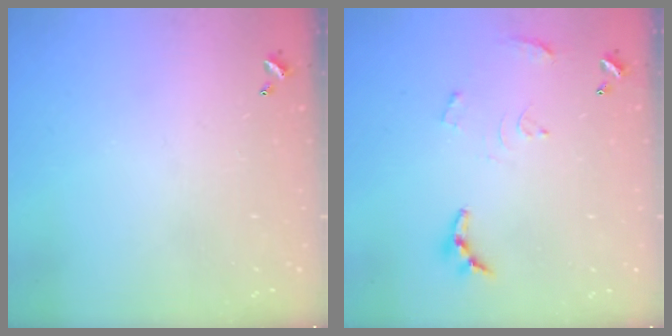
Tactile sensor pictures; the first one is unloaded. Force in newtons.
{"total": 7.6, "press": 7.6, "slide": 0.4}